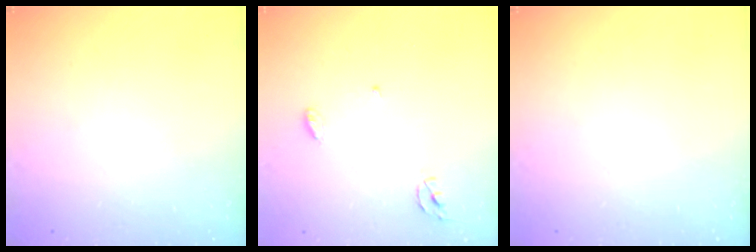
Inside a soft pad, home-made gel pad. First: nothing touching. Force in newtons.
{"total": 3.9, "press": 3.9, "slide": 0.2}
{"total": 0.0}